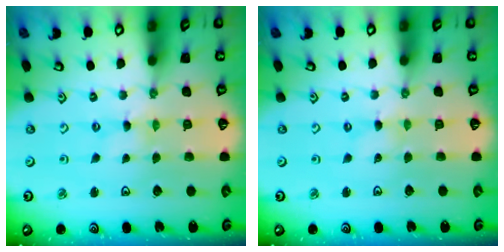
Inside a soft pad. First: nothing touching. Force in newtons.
{"total": 0.0}